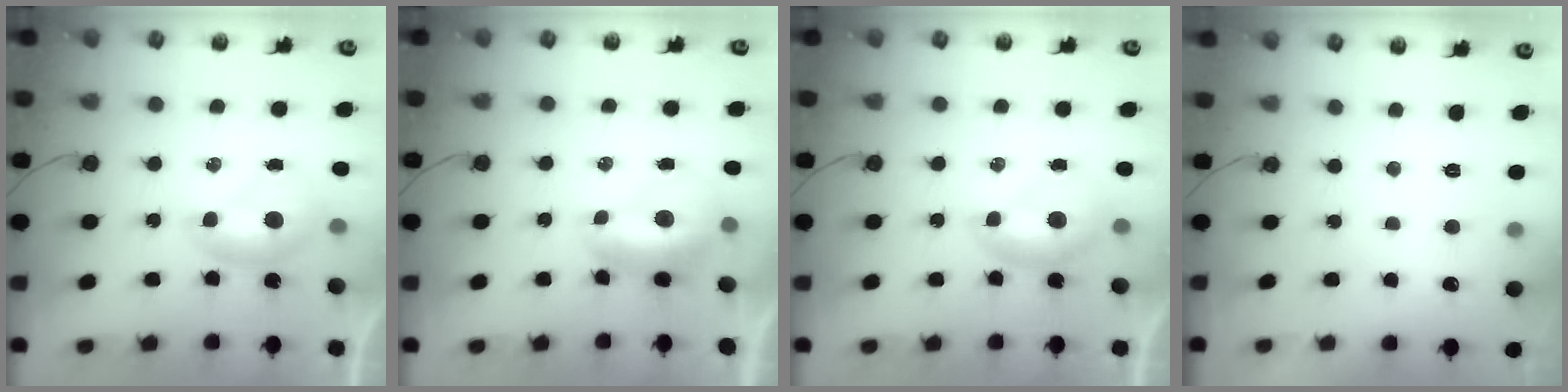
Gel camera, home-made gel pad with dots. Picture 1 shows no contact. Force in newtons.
{"total": 1.5, "press": 1.4, "slide": 0.7}
{"total": 0.0}
{"total": 2.7, "press": 2.7, "slide": 0.3}